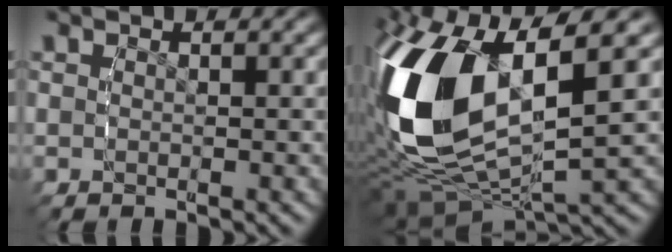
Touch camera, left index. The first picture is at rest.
{"total": 15.5, "force": [-0.8, 9.5, 12.1], "torque": [-0.285, -0.040, 0.000]}